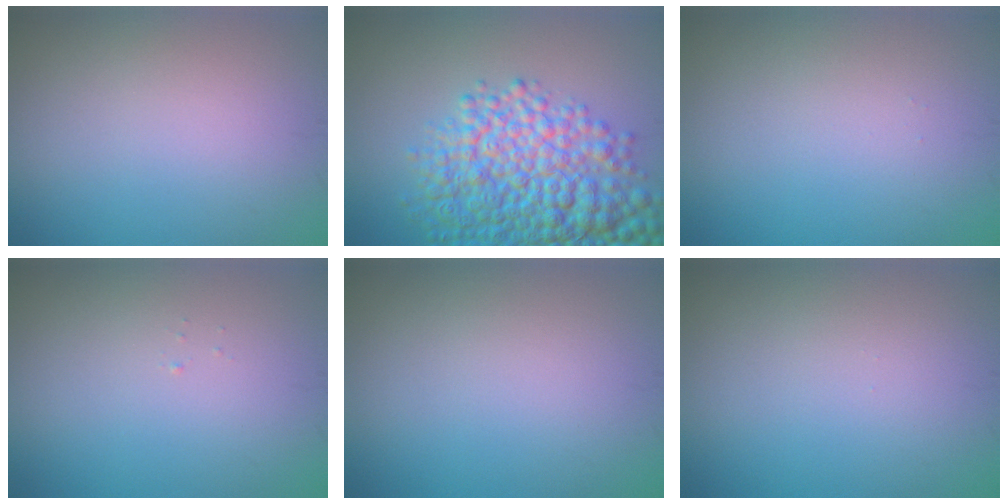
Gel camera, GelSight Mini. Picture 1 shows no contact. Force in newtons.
{"total": 10.2, "press": 10.2, "slide": 0.3}
{"total": 0.0}
{"total": 0.0}
{"total": 0.0}
{"total": 0.0}